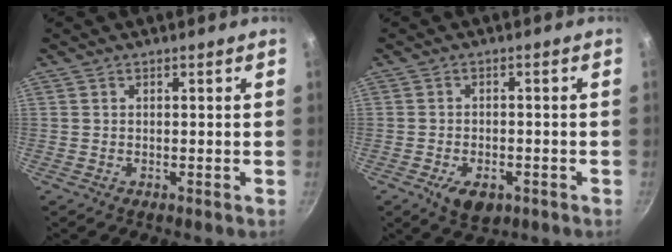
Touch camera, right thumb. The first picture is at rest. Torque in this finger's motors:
{"motor_torque": [0.38, 0.47, -0.18, 0.05, 0.00]}